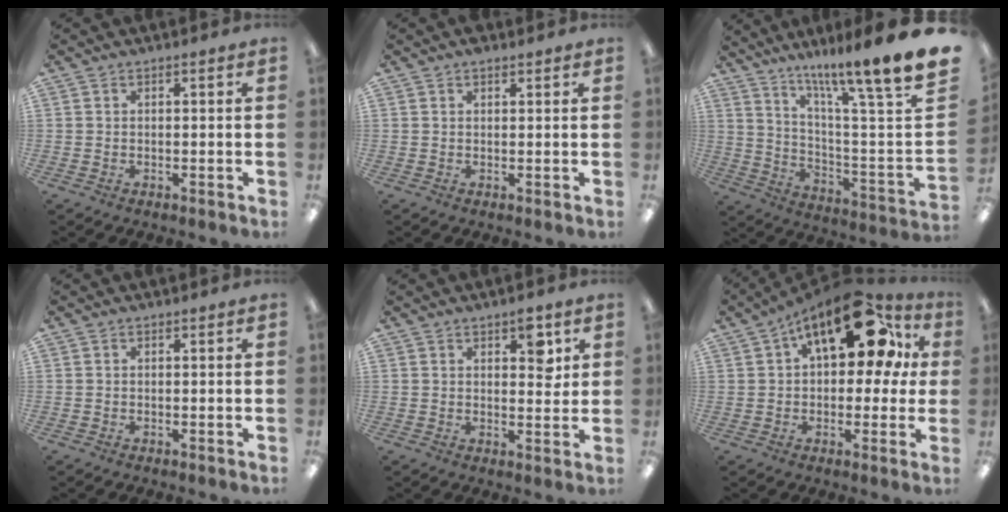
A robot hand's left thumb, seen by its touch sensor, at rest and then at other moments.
{"total": 1.5, "force": [1.1, 0.6, 0.8], "torque": [-0.010, -0.003, 0.018]}
{"total": 15.6, "force": [12.5, -1.5, 9.2], "torque": [-0.139, -0.115, 0.182]}
{"total": 0.0}
{"total": 5.9, "force": [2.9, 2.8, 4.3], "torque": [-0.043, -0.013, 0.040]}
{"total": 19.3, "force": [9.3, 9.1, 14.2], "torque": [-0.204, -0.038, 0.151]}